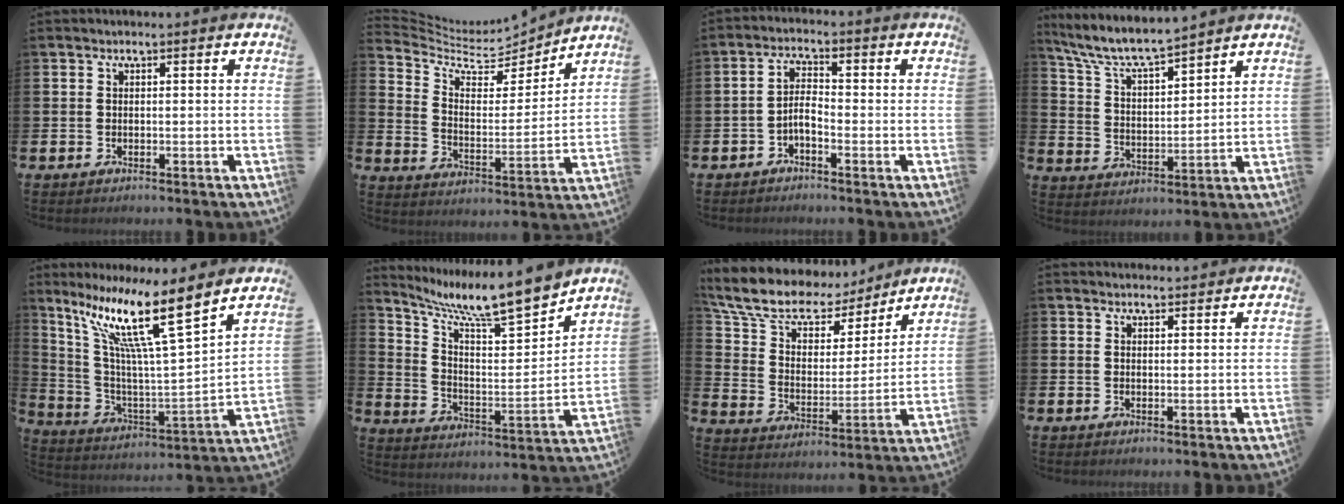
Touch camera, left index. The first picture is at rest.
{"total": 6.9, "force": [6.2, 2.4, 2.0], "torque": [-0.071, -0.053, 0.102]}
{"total": 3.0, "force": [-1.3, 1.2, 2.5], "torque": [-0.046, 0.010, -0.026]}
{"total": 7.2, "force": [6.8, 0.7, 2.4], "torque": [-0.082, -0.044, 0.118]}
{"total": 13.8, "force": [9.2, 1.2, 10.2], "torque": [-0.227, -0.050, 0.142]}
{"total": 10.7, "force": [9.8, 1.1, 4.1], "torque": [-0.103, -0.084, 0.163]}
{"total": 11.3, "force": [9.5, 5.0, 3.7], "torque": [-0.119, -0.053, 0.169]}
{"total": 1.7, "force": [1.6, 0.2, -0.1], "torque": [0.014, -0.012, 0.027]}